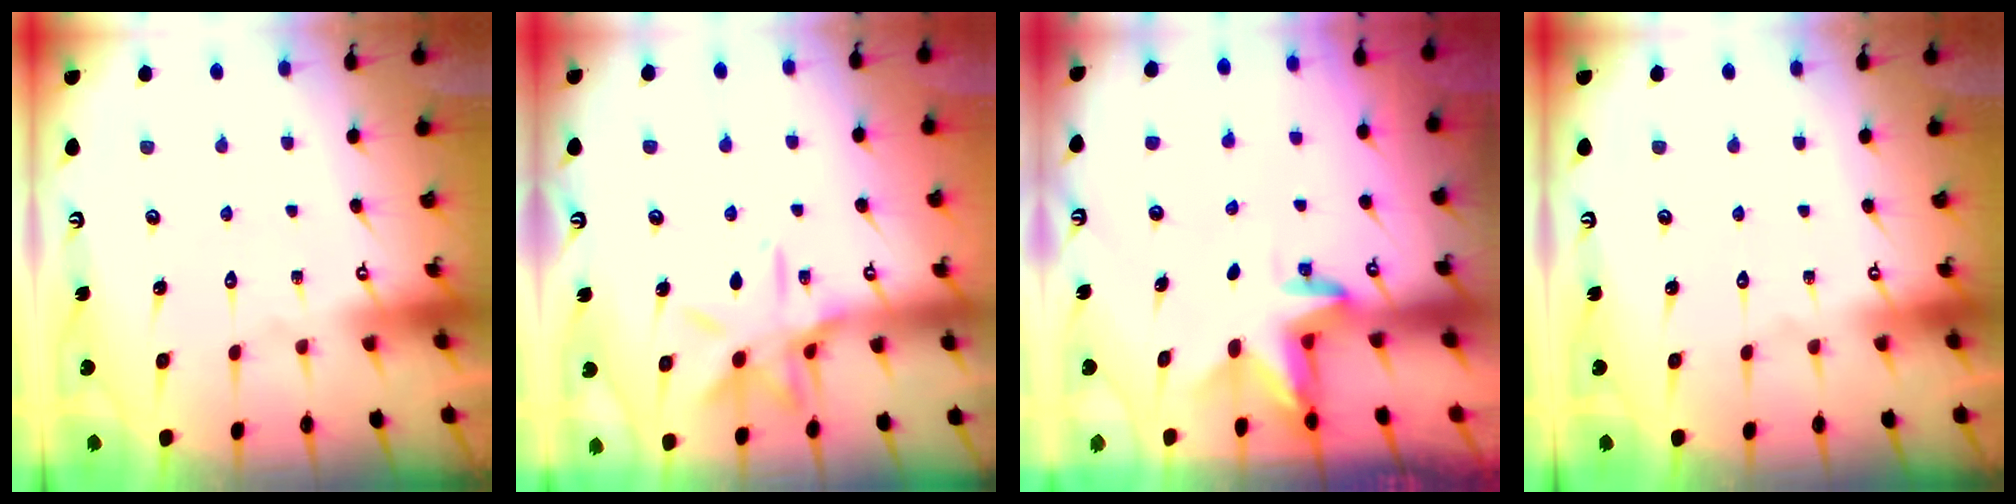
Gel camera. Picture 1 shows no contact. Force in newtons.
{"total": 11.8, "press": 11.7, "slide": 0.8}
{"total": 3.2, "press": 3.2, "slide": 0.1}
{"total": 0.0}